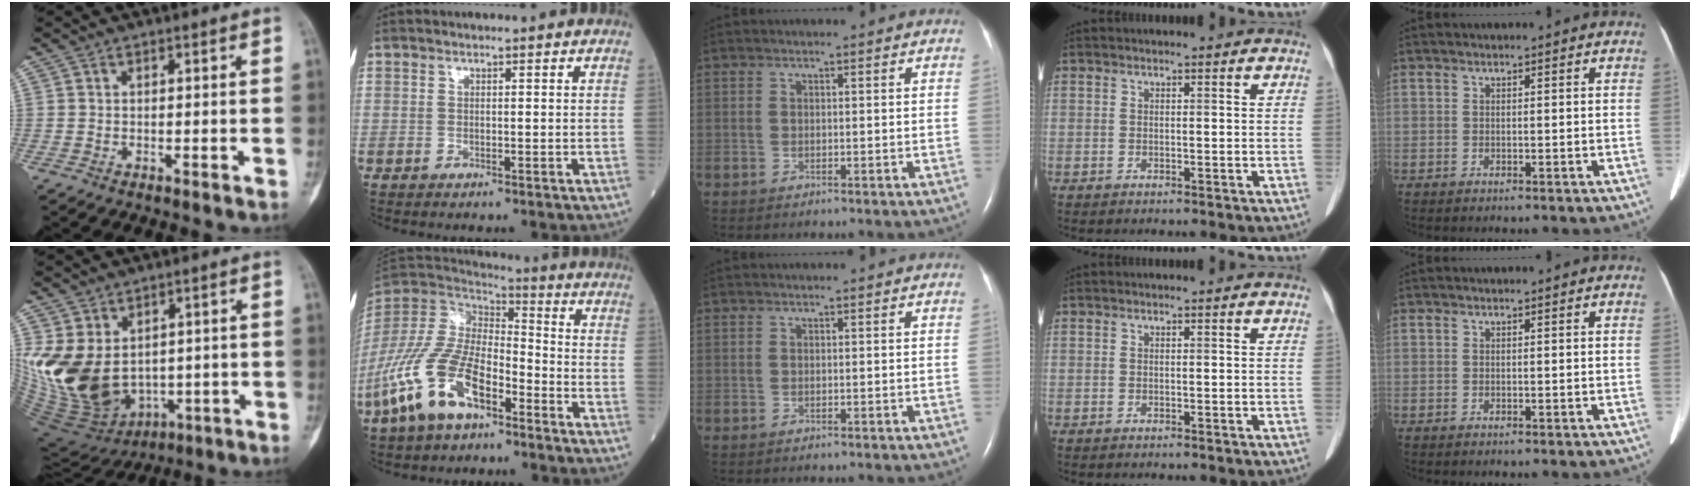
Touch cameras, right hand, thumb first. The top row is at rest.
{"thumb": {"total": 17.5, "force": [0.8, 13.0, 11.7], "torque": [-0.237, -0.010, 0.059]}, "index": {"total": 15.4, "force": [-8.2, 6.5, 11.4], "torque": [-0.245, -0.007, -0.159]}}